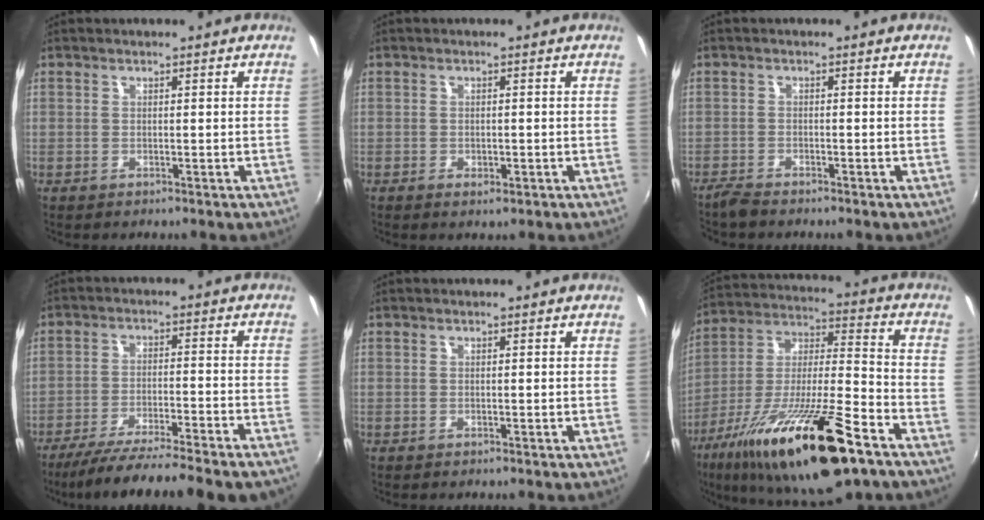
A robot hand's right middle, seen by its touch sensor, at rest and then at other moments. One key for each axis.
{"total": 2.2, "fx": -1.0, "fy": 1.3, "fz": 1.5, "tx": -0.025, "ty": -0.004, "tz": -0.015}
{"total": 2.4, "fx": -2.3, "fy": 0.2, "fz": 0.7, "tx": -0.025, "ty": -0.008, "tz": -0.048}
{"total": 18.0, "fx": -15.6, "fy": 0.1, "fz": 9.0, "tx": -0.160, "ty": -0.043, "tz": -0.234}
{"total": 0.0}
{"total": 26.9, "fx": -15.6, "fy": 5.8, "fz": 21.1, "tx": -0.374, "ty": -0.044, "tz": -0.267}